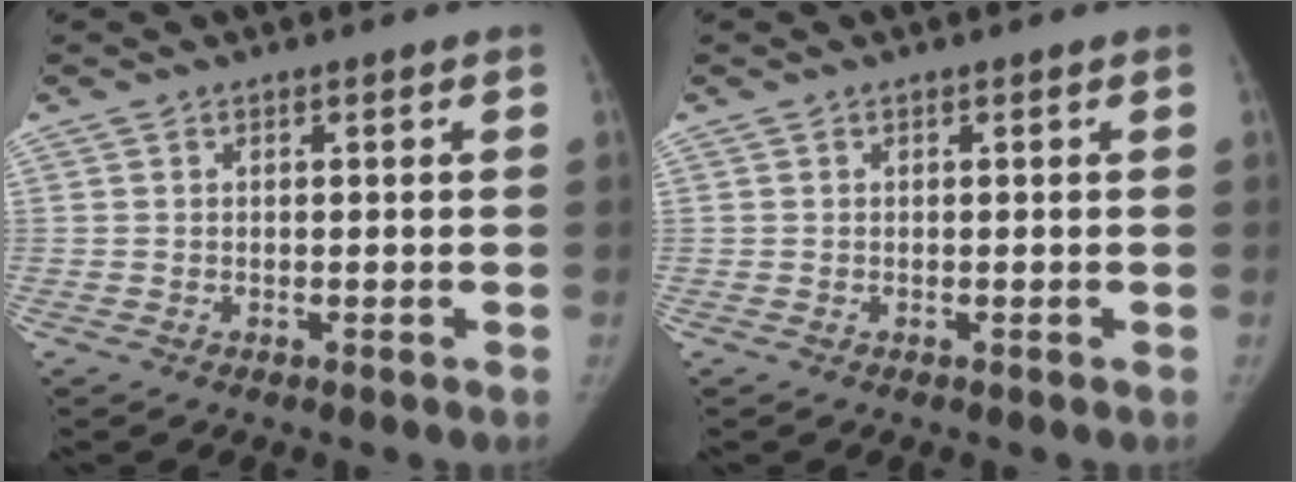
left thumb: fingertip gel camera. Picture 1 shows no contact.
{"total": 0.0}